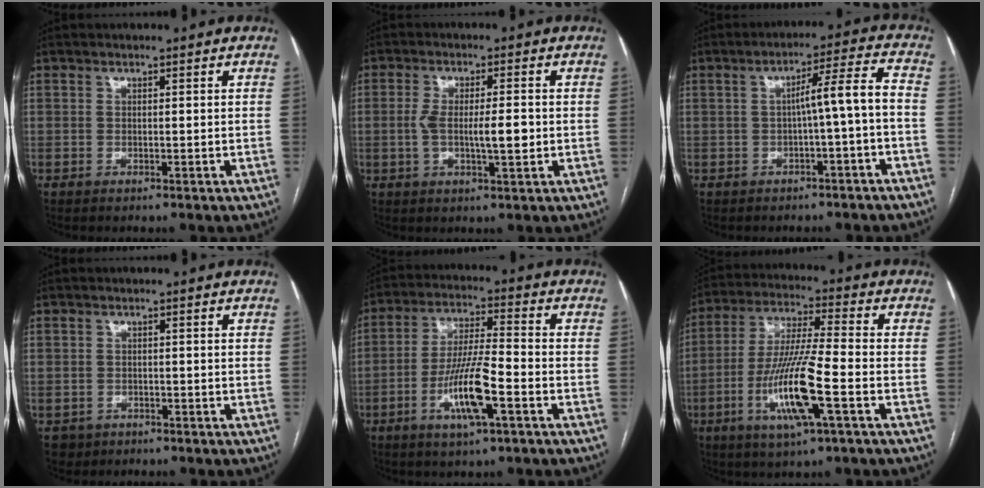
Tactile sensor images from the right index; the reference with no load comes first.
{"total": 6.4, "force": [-0.6, 1.3, 6.3], "torque": [-0.111, 0.002, -0.010]}
{"total": 6.2, "force": [-1.4, -0.3, 6.0], "torque": [-0.087, 0.023, -0.016]}
{"total": 2.6, "force": [-1.4, 2.2, -0.1], "torque": [0.001, 0.007, -0.022]}
{"total": 10.9, "force": [-4.2, 1.3, 10.0], "torque": [-0.192, -0.004, -0.076]}
{"total": 13.7, "force": [-4.5, 0.7, 12.9], "torque": [-0.260, -0.012, -0.086]}